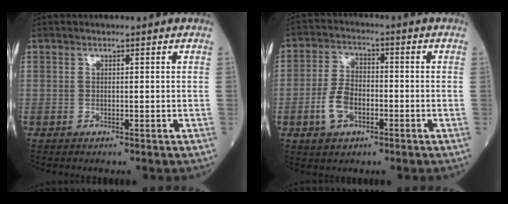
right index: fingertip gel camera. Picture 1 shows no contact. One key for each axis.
{"total": 7.5, "fx": -2.5, "fy": 4.5, "fz": 5.4, "tx": -0.120, "ty": 0.009, "tz": -0.046}